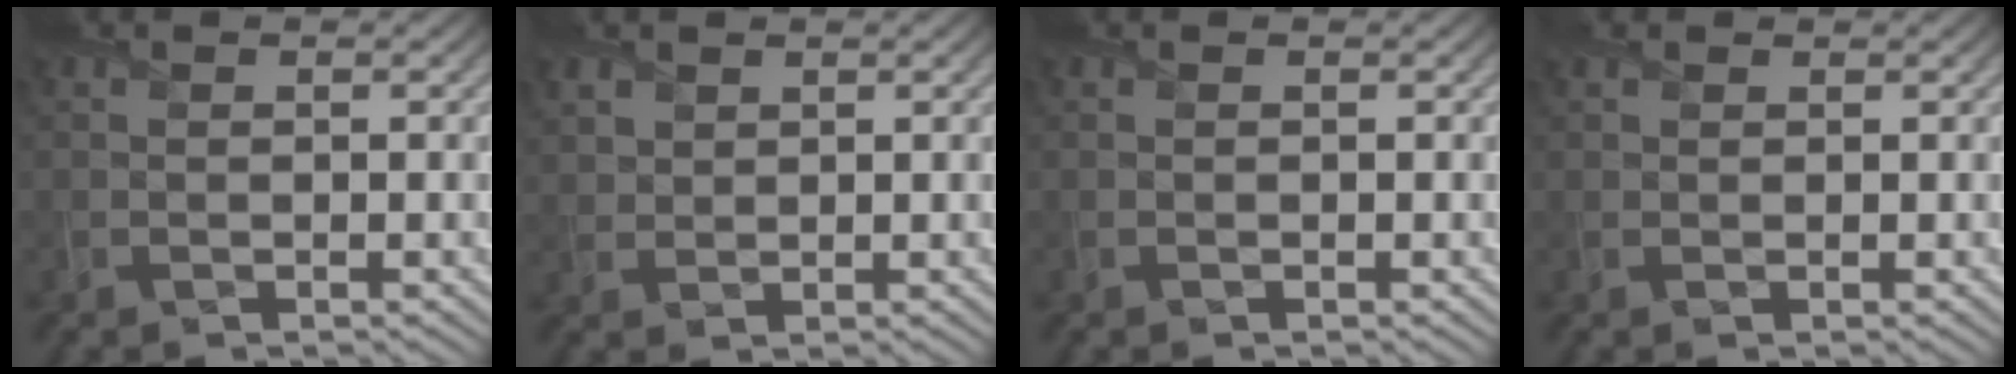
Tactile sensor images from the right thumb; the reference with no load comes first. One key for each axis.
{"total": 2.3, "fx": 1.7, "fy": 1.5, "fz": 0.5, "tx": -0.016, "ty": 0.003, "tz": 0.038}
{"total": 0.0}
{"total": 1.0, "fx": 0.9, "fy": 0.5, "fz": 0.1, "tx": -0.006, "ty": 0.006, "tz": 0.017}